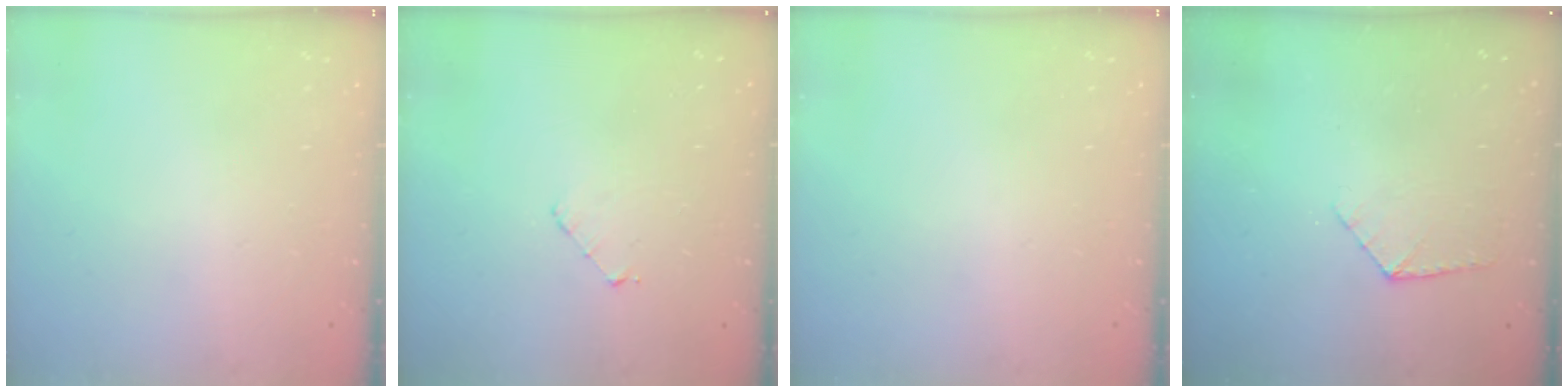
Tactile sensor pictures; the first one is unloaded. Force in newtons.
{"total": 3.0, "press": 3.0, "slide": 0.3}
{"total": 0.0}
{"total": 7.8, "press": 7.8, "slide": 0.5}